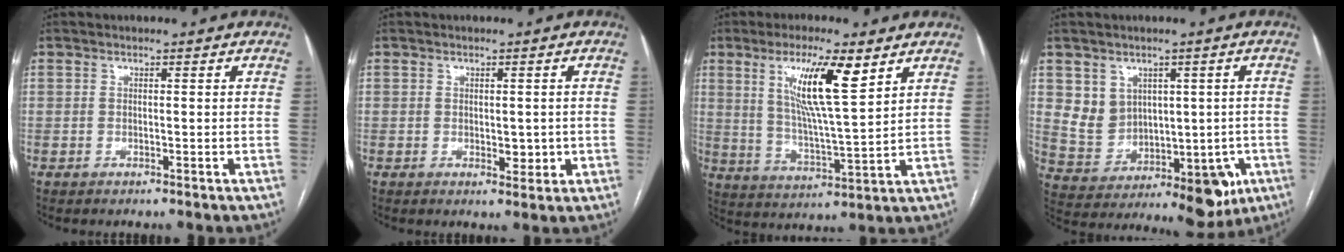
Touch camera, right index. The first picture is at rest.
{"total": 2.8, "force": [-0.4, 1.5, 2.4], "torque": [-0.028, -0.001, 0.001]}
{"total": 11.8, "force": [5.6, 0.8, 10.3], "torque": [-0.191, -0.004, 0.102]}
{"total": 12.2, "force": [0.3, 10.3, 6.6], "torque": [-0.092, 0.039, 0.047]}